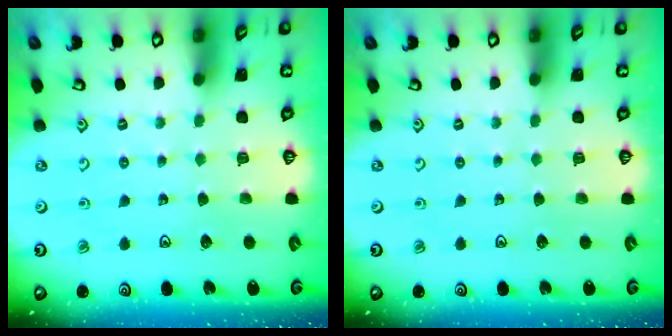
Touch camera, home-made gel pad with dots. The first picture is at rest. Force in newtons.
{"total": 0.0}